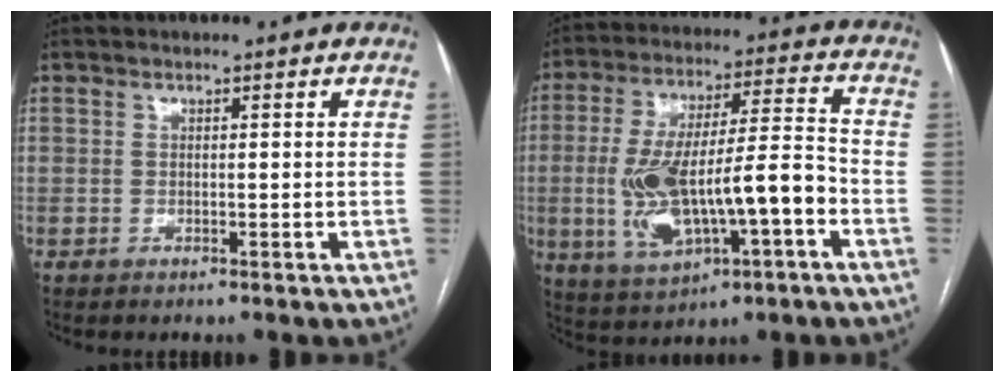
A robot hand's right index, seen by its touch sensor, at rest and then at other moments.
{"total": 17.2, "force": [-4.4, 4.2, 16.1], "torque": [-0.304, 0.015, -0.061]}